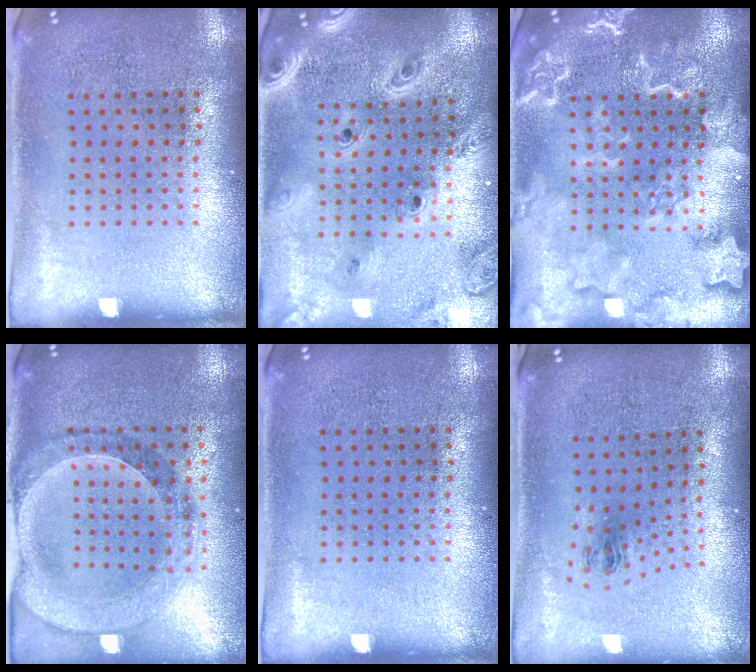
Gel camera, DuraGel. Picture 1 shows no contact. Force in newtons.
{"total": 3.2, "press": 2.6, "slide": 1.8}
{"total": 4.7, "press": 4.7, "slide": 0.7}
{"total": 1.5, "press": 1.5, "slide": 0.3}
{"total": 0.0}
{"total": 1.1, "press": 0.4, "slide": 1.0}